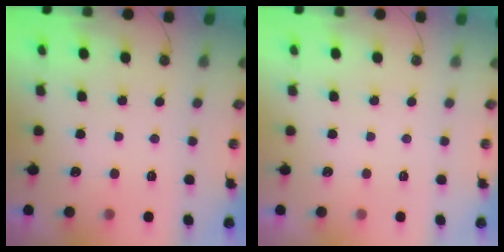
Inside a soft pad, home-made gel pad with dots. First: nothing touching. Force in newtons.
{"total": 0.0}